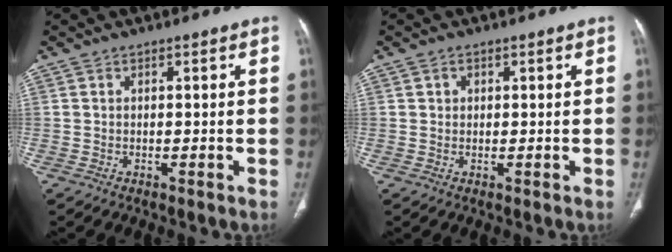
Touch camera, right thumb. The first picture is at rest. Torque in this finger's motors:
{"motor_torque": [-0.14, 0.20, -0.09, 0.10, 0.05]}